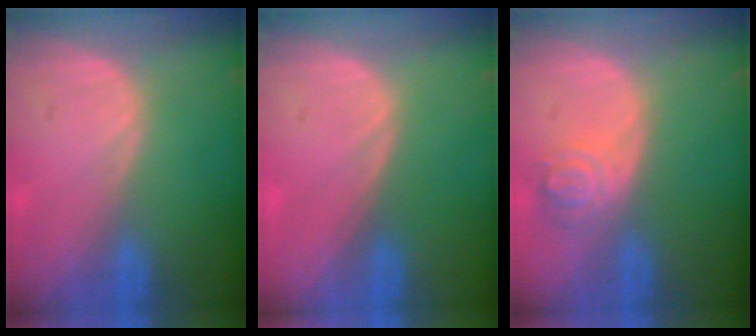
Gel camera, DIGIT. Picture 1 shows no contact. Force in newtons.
{"total": 0.0}
{"total": 4.6, "press": 4.2, "slide": 1.8}